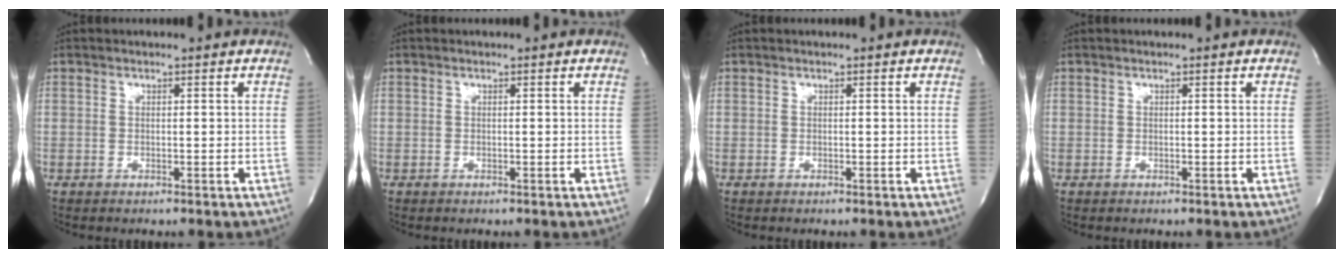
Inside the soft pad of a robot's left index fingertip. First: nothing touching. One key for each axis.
{"total": 0.0}
{"total": 0.0}
{"total": 0.0}